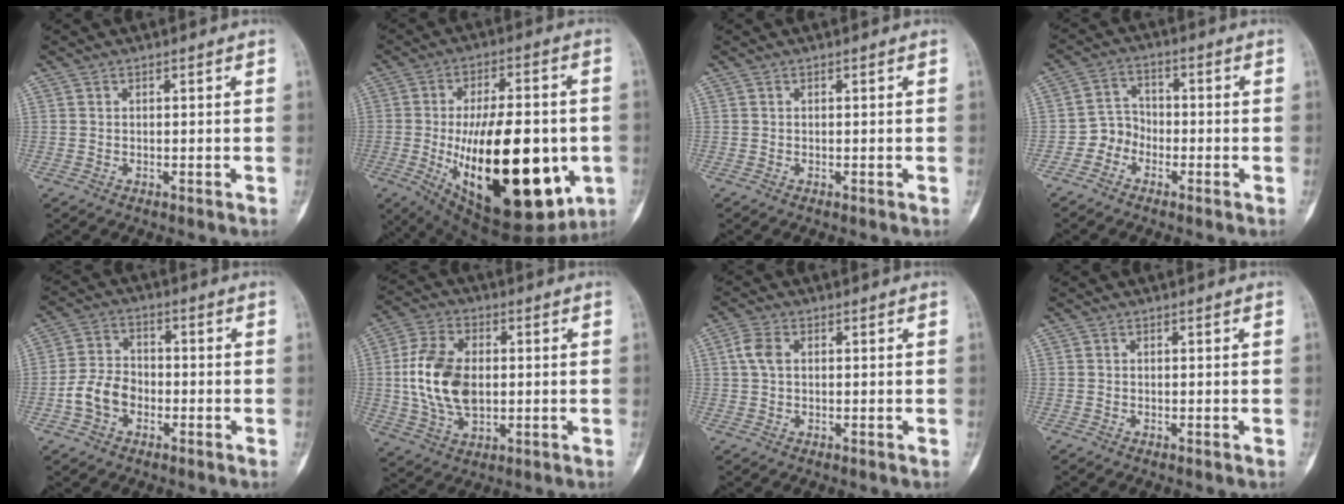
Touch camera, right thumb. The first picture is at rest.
{"total": 29.8, "force": [-5.7, 12.9, 26.2], "torque": [-0.388, -0.018, -0.061]}
{"total": 0.0}
{"total": 4.6, "force": [-2.3, 3.8, 1.1], "torque": [0.002, 0.020, -0.055]}
{"total": 7.6, "force": [-2.5, 5.6, 4.5], "torque": [-0.074, 0.026, -0.053]}
{"total": 13.8, "force": [0.3, 8.5, 10.9], "torque": [-0.204, 0.004, 0.008]}
{"total": 3.5, "force": [0.7, 2.2, 2.6], "torque": [-0.059, 0.009, 0.010]}
{"total": 0.0}